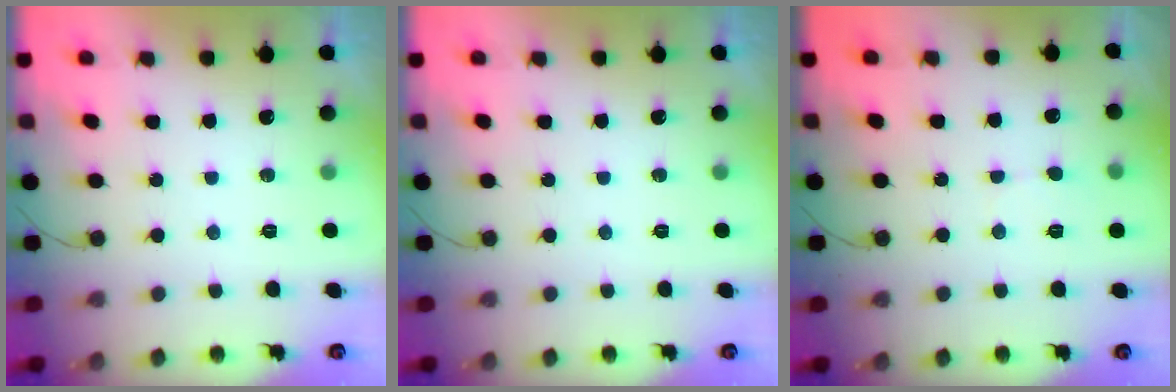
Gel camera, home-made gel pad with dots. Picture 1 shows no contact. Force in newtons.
{"total": 0.0}
{"total": 3.4, "press": 3.3, "slide": 0.4}